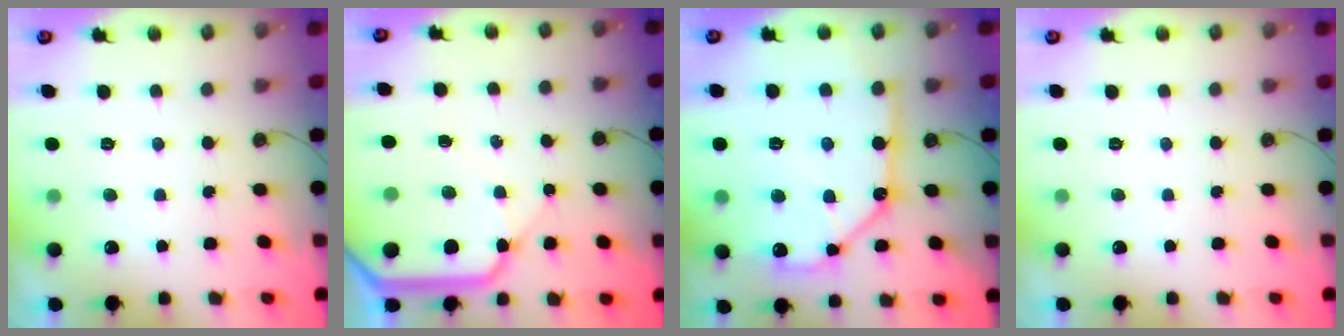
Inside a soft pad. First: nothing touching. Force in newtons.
{"total": 12.7, "press": 12.6, "slide": 1.6}
{"total": 16.3, "press": 16.2, "slide": 2.2}
{"total": 0.0}